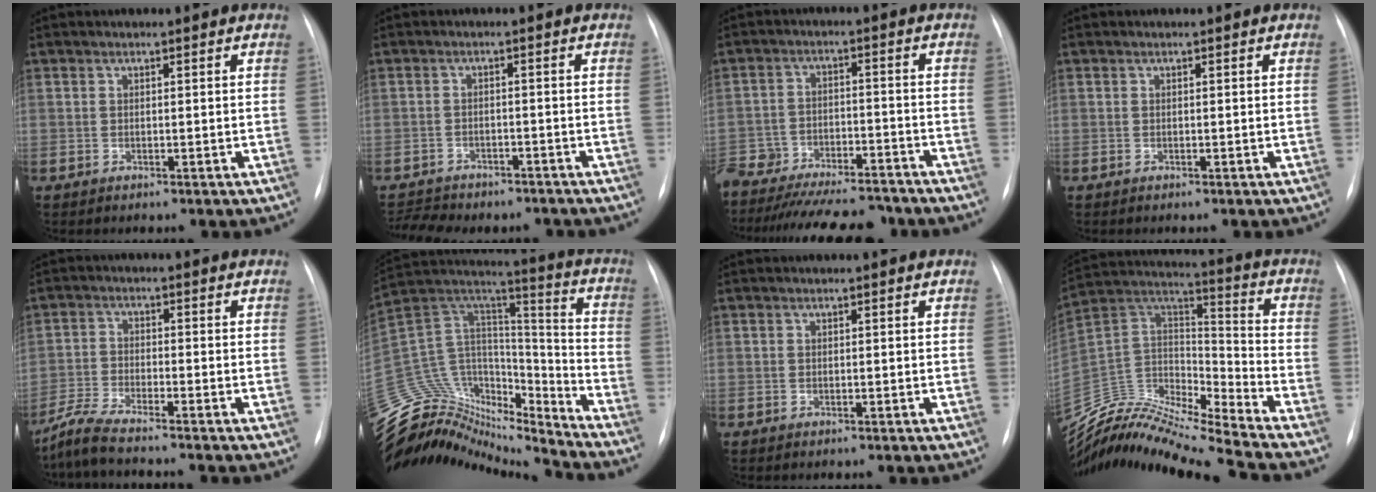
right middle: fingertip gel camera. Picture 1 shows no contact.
{"total": 8.6, "force": [-7.8, 2.8, 2.3], "torque": [-0.045, 0.002, -0.103]}
{"total": 21.8, "force": [-19.3, 4.6, 9.0], "torque": [-0.188, -0.025, -0.284]}
{"total": 0.0}
{"total": 5.0, "force": [-4.5, -0.9, 1.9], "torque": [-0.047, -0.024, -0.091]}
{"total": 28.2, "force": [-26.1, 7.7, 7.2], "torque": [-0.208, 0.043, -0.419]}
{"total": 0.0}
{"total": 17.5, "force": [-16.9, -1.1, 4.1], "torque": [-0.070, 0.052, -0.308]}